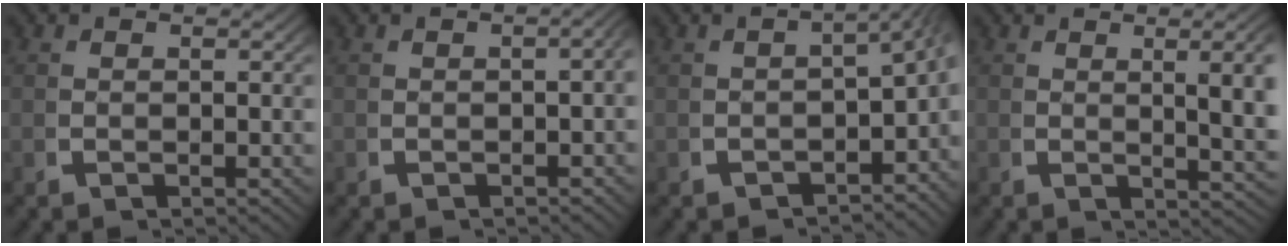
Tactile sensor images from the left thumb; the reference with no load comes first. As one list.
[{"total": 2.5, "force": [-0.7, 1.1, 2.1], "torque": [-0.023, 0.008, -0.009]}, {"total": 6.3, "force": [-1.3, 4.0, 4.7], "torque": [-0.043, 0.015, -0.028]}, {"total": 5.6, "force": [0.8, 2.2, 5.1], "torque": [-0.063, -0.005, 0.015]}]